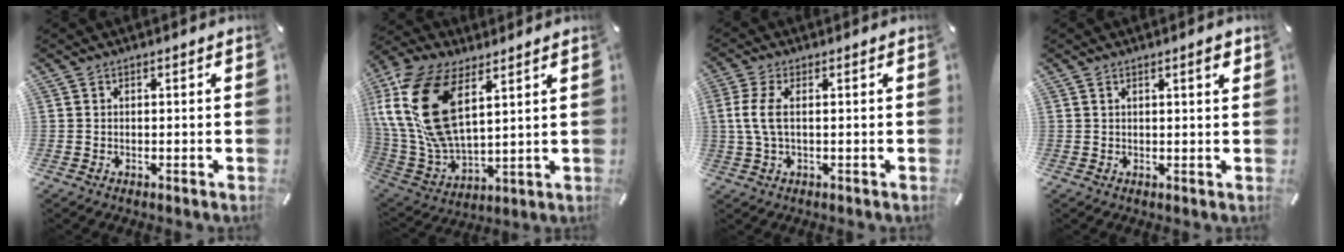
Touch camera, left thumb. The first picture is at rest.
{"total": 20.4, "force": [8.2, 10.8, 15.2], "torque": [-0.363, -0.034, 0.141]}
{"total": 5.4, "force": [0.4, 1.9, 5.1], "torque": [-0.116, -0.004, 0.002]}
{"total": 2.2, "force": [1.0, 0.4, 1.9], "torque": [-0.032, -0.001, 0.014]}